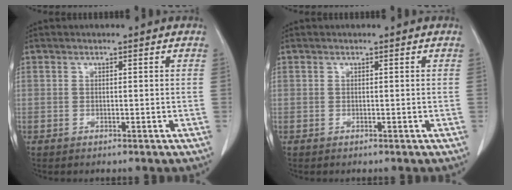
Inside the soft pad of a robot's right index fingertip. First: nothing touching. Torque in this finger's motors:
{"motor_torque": [0.00, 0.00, 0.00, 0.00]}